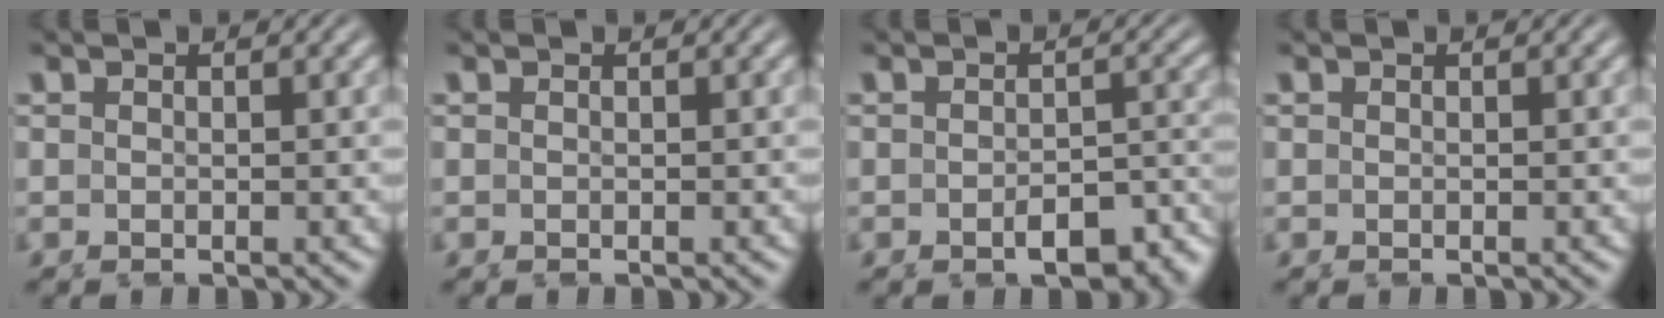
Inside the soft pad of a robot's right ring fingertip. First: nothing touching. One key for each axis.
{"total": 0.0}
{"total": 4.5, "fx": -3.3, "fy": 1.6, "fz": 2.6, "tx": -0.019, "ty": -0.005, "tz": -0.047}
{"total": 1.4, "fx": -0.4, "fy": -1.3, "fz": -0.4, "tx": 0.018, "ty": -0.011, "tz": 0.004}